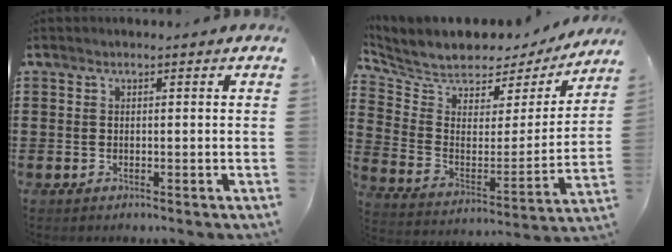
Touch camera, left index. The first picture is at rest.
{"total": 5.7, "force": [5.3, 2.0, 0.6], "torque": [-0.044, -0.051, 0.087]}